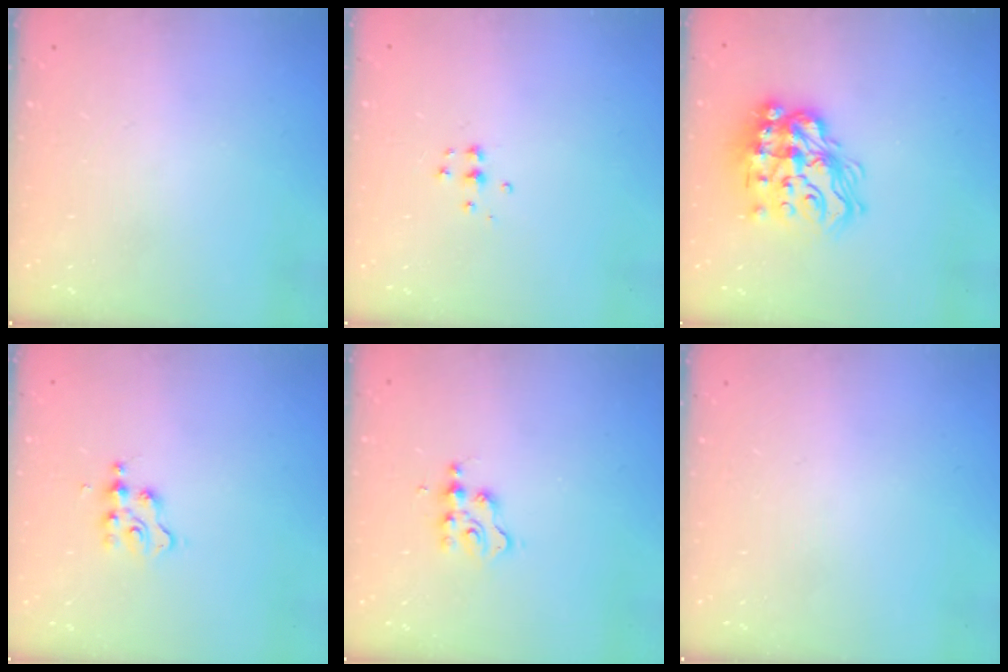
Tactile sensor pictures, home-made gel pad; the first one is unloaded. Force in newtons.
{"total": 4.8, "press": 4.7, "slide": 0.4}
{"total": 18.8, "press": 18.6, "slide": 2.1}
{"total": 2.6, "press": 2.6, "slide": 0.3}
{"total": 3.0, "press": 3.0, "slide": 0.2}
{"total": 0.0}